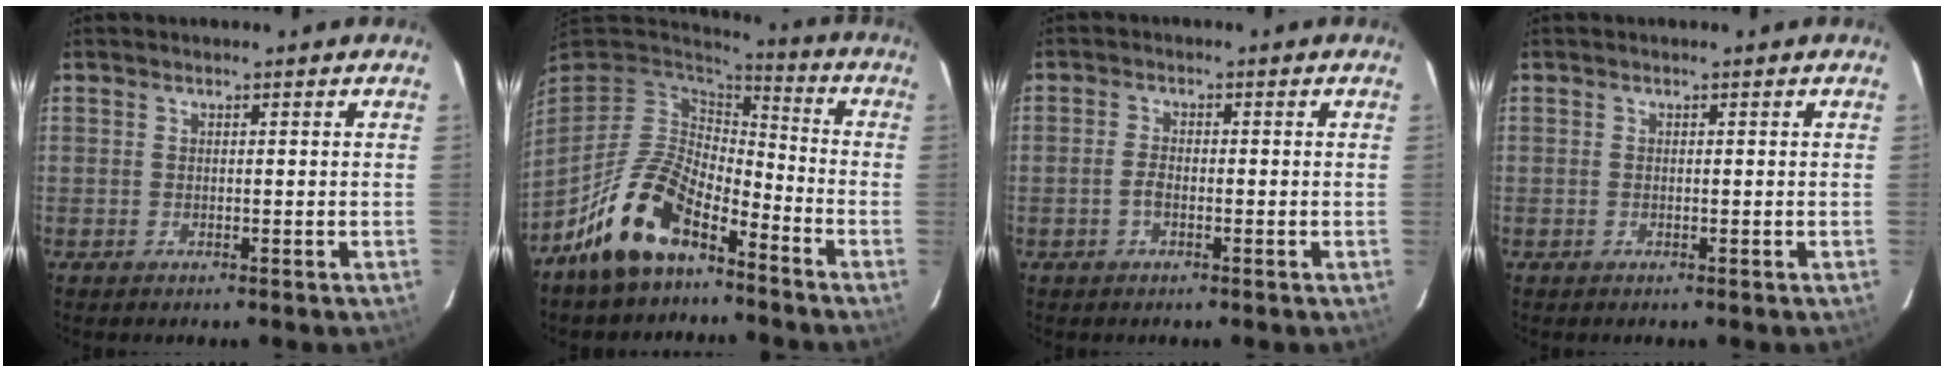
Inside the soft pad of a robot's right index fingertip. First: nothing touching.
{"total": 14.7, "force": [-9.3, 7.1, 8.9], "torque": [-0.188, 0.002, -0.170]}
{"total": 2.2, "force": [-0.8, 1.1, 1.7], "torque": [-0.040, 0.004, -0.017]}
{"total": 0.0}